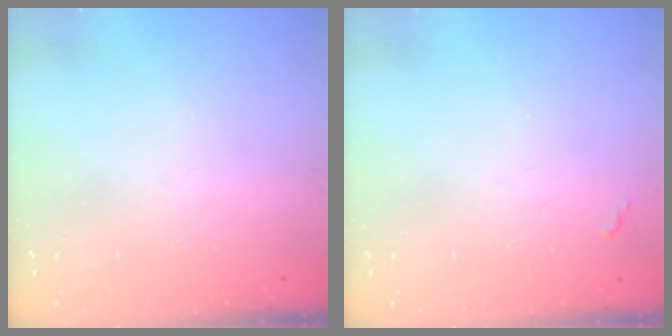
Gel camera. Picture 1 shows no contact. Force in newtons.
{"total": 2.8, "press": 2.8, "slide": 0.4}